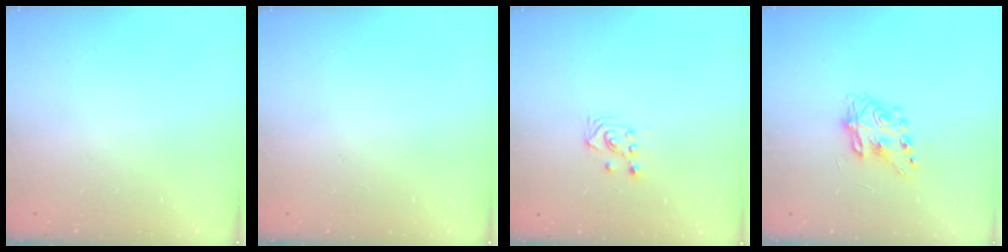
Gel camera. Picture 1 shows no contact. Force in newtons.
{"total": 0.0}
{"total": 2.6, "press": 2.6, "slide": 0.3}
{"total": 7.1, "press": 7.1, "slide": 0.4}